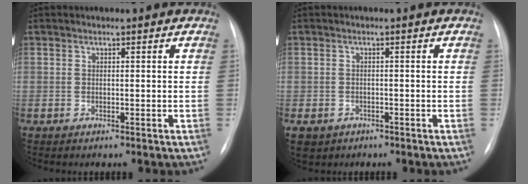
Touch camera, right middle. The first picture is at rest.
{"total": 4.4, "force": [-2.7, 3.3, 1.2], "torque": [-0.026, -0.002, -0.037]}